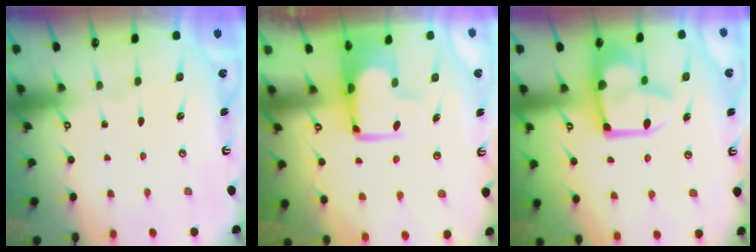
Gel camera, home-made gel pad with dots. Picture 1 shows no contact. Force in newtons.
{"total": 3.8, "press": 3.7, "slide": 0.7}
{"total": 10.8, "press": 10.8, "slide": 1.1}